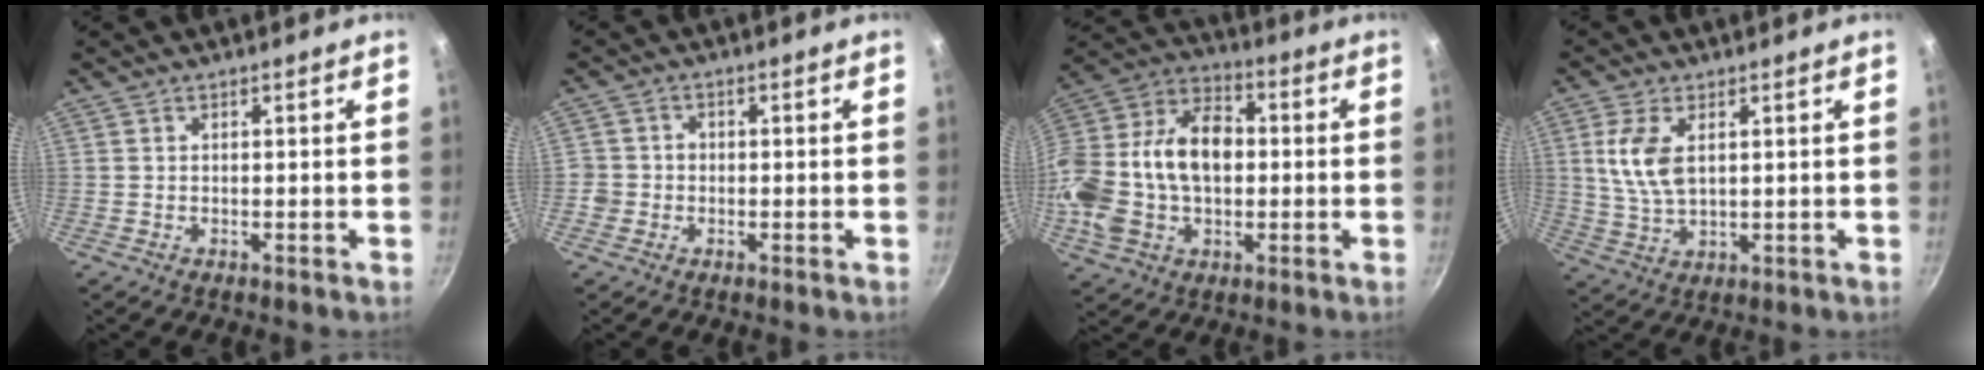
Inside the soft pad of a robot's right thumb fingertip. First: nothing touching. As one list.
[{"total": 4.4, "force": [-1.3, 3.9, 1.6], "torque": [-0.010, 0.015, -0.033]}, {"total": 23.3, "force": [-0.4, 15.9, 17.0], "torque": [-0.315, 0.050, -0.012]}, {"total": 8.2, "force": [2.1, 4.4, 6.6], "torque": [-0.130, -0.009, 0.044]}]